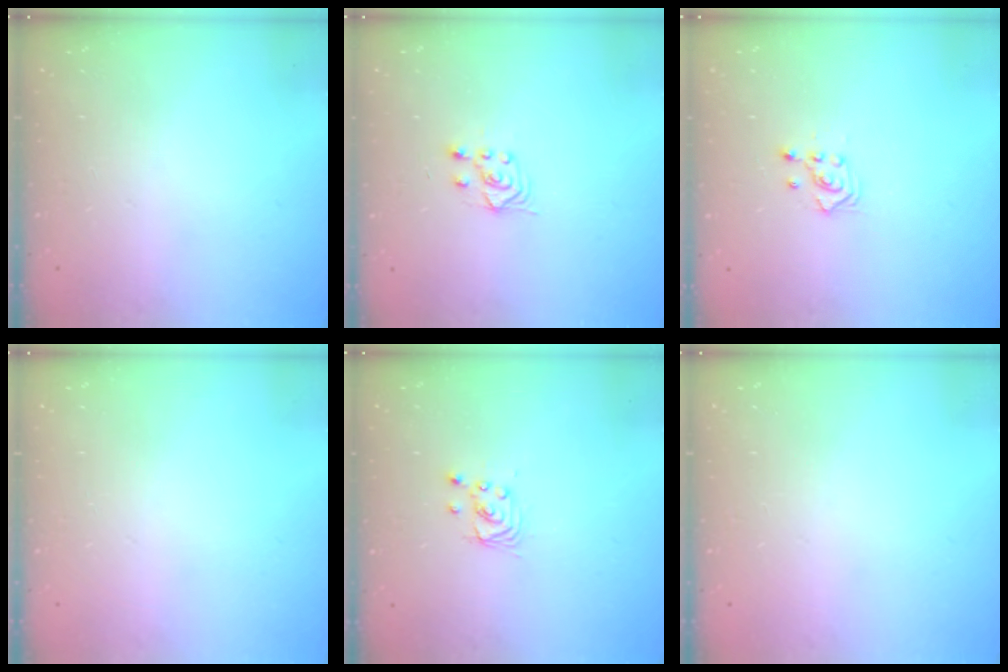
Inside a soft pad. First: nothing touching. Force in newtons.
{"total": 3.9, "press": 3.8, "slide": 0.9}
{"total": 2.6, "press": 2.4, "slide": 1.0}
{"total": 0.0}
{"total": 2.8, "press": 2.8, "slide": 0.2}
{"total": 0.0}